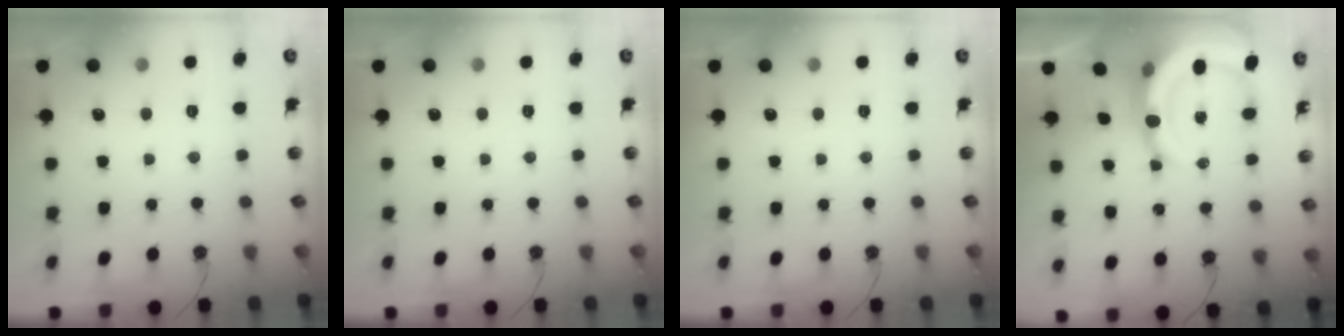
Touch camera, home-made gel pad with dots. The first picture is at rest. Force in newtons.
{"total": 0.0}
{"total": 0.0}
{"total": 12.4, "press": 12.2, "slide": 2.5}